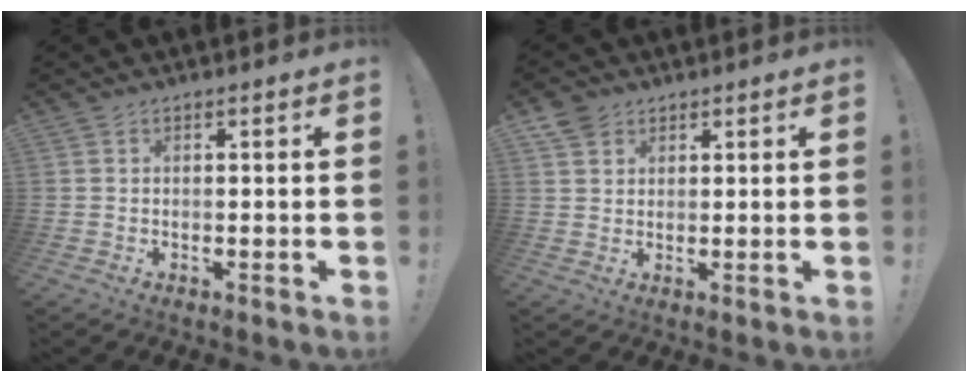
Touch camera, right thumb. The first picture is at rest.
{"total": 4.3, "force": [2.6, 3.2, 1.0], "torque": [-0.016, -0.008, 0.050]}